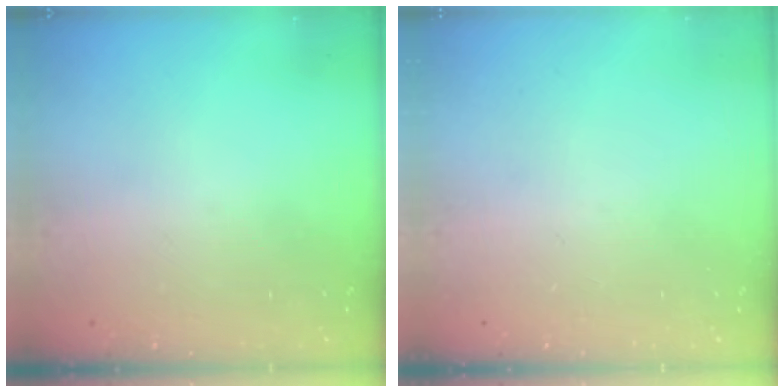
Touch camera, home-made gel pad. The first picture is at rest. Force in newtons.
{"total": 0.0}